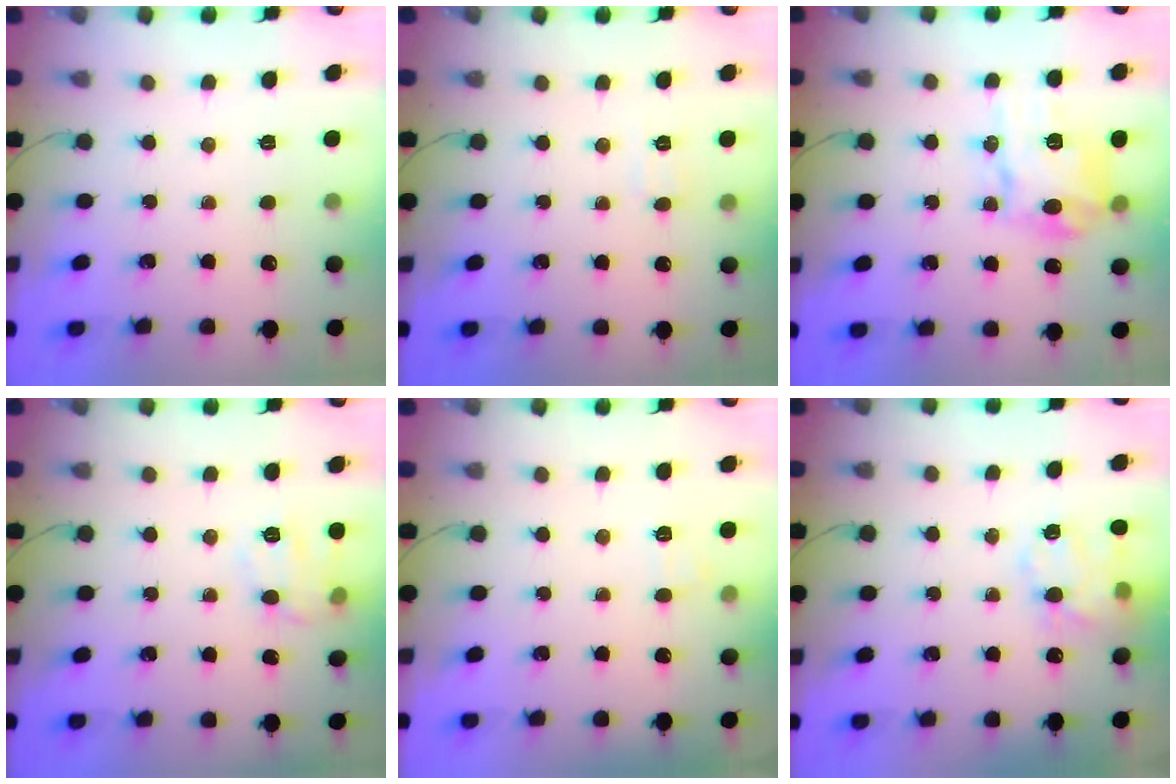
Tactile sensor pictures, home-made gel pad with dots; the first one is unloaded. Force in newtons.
{"total": 4.2, "press": 4.0, "slide": 1.3}
{"total": 12.1, "press": 12.0, "slide": 1.3}
{"total": 9.3, "press": 9.3, "slide": 1.3}
{"total": 5.6, "press": 5.4, "slide": 1.4}
{"total": 15.1, "press": 14.9, "slide": 2.4}